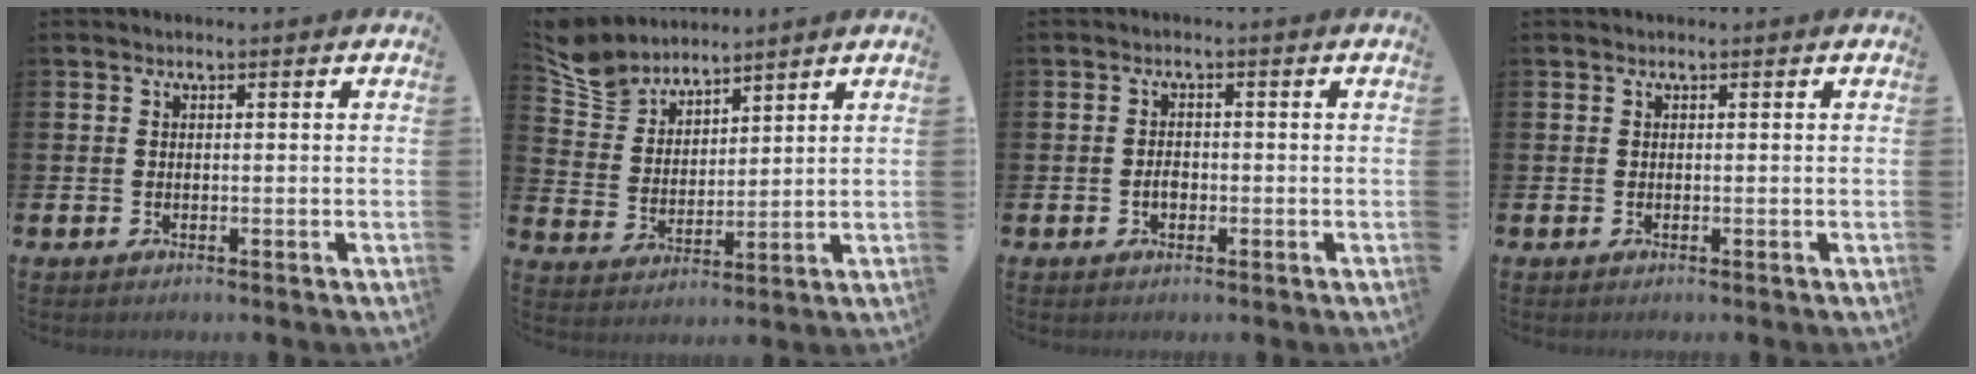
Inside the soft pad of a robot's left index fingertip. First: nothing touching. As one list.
[{"total": 6.5, "force": [6.2, 1.9, 0.0], "torque": [-0.039, -0.035, 0.119]}, {"total": 1.7, "force": [-0.4, 1.0, 1.3], "torque": [-0.025, 0.004, -0.009]}, {"total": 0.0}]